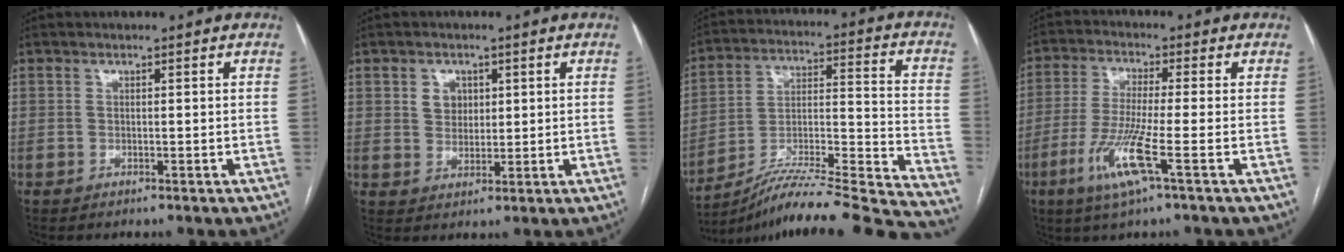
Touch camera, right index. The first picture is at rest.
{"total": 3.5, "force": [1.3, 2.9, 1.5], "torque": [-0.023, 0.005, 0.025]}
{"total": 28.0, "force": [-25.4, -0.4, 11.8], "torque": [-0.126, -0.006, -0.382]}
{"total": 8.8, "force": [-3.7, -0.4, 8.0], "torque": [-0.165, -0.020, -0.076]}